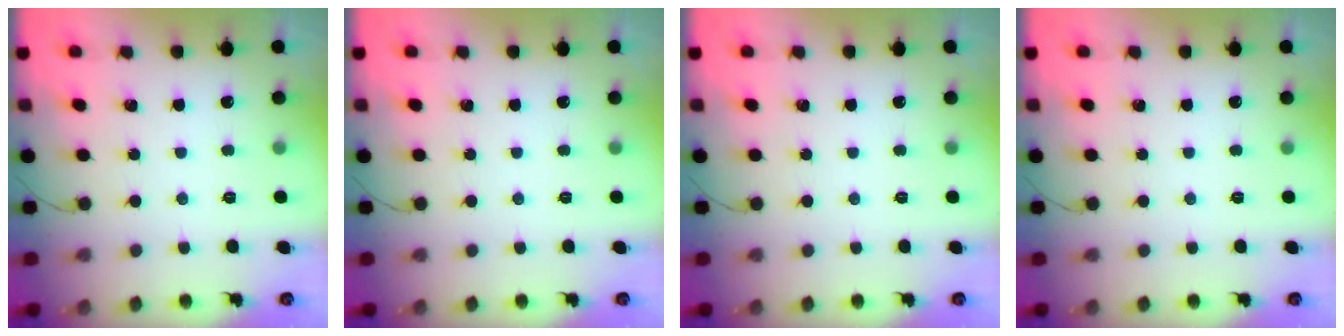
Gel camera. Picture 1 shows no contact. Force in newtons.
{"total": 0.0}
{"total": 0.0}
{"total": 0.0}